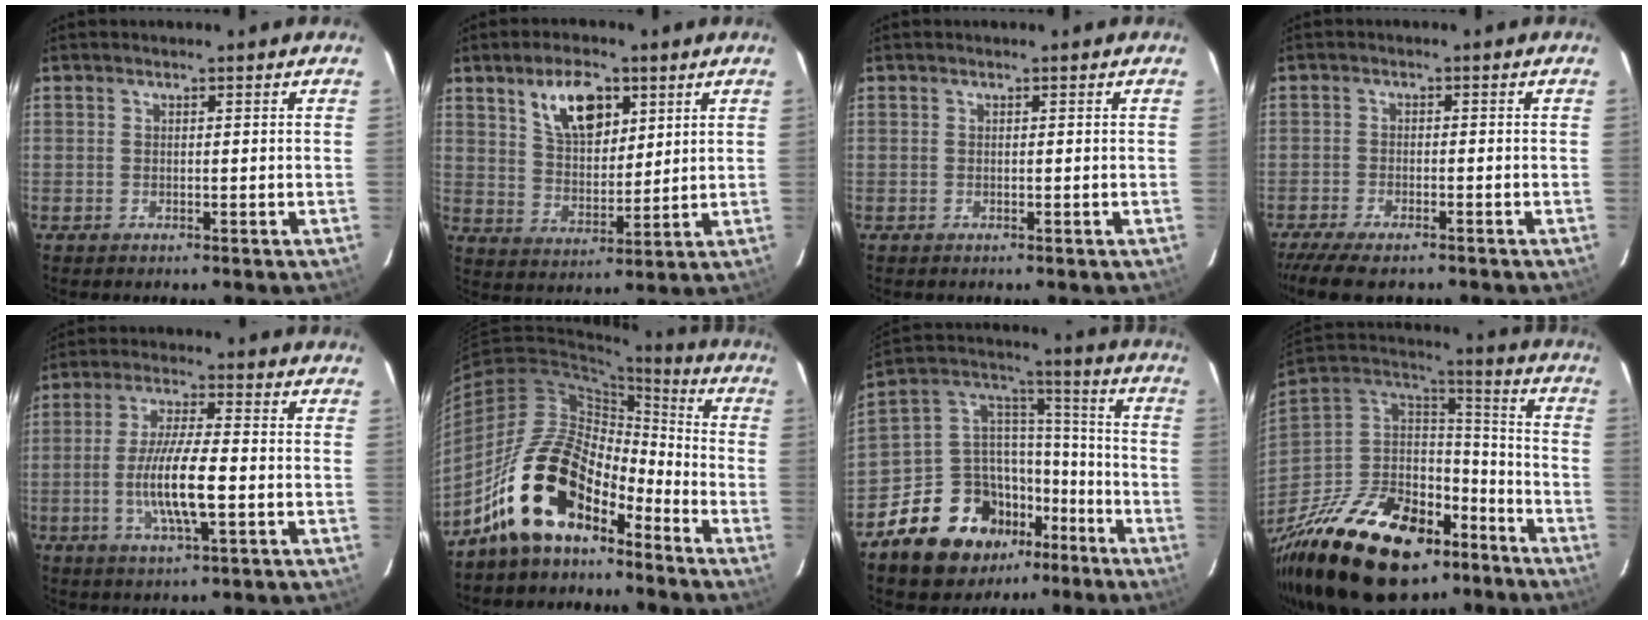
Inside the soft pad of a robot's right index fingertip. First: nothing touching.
{"total": 10.4, "force": [5.3, 5.3, 7.2], "torque": [-0.123, 0.012, 0.102]}
{"total": 0.0}
{"total": 8.8, "force": [-7.2, 2.3, 4.5], "torque": [-0.111, -0.030, -0.127]}
{"total": 10.4, "force": [-2.4, 1.9, 10.0], "torque": [-0.191, -0.008, -0.044]}
{"total": 15.9, "force": [-11.1, 7.2, 8.9], "torque": [-0.165, 0.021, -0.208]}
{"total": 16.4, "force": [-10.2, 11.5, 5.7], "torque": [-0.129, 0.062, -0.156]}
{"total": 30.4, "force": [-18.6, 16.9, 17.1], "torque": [-0.354, 0.010, -0.281]}